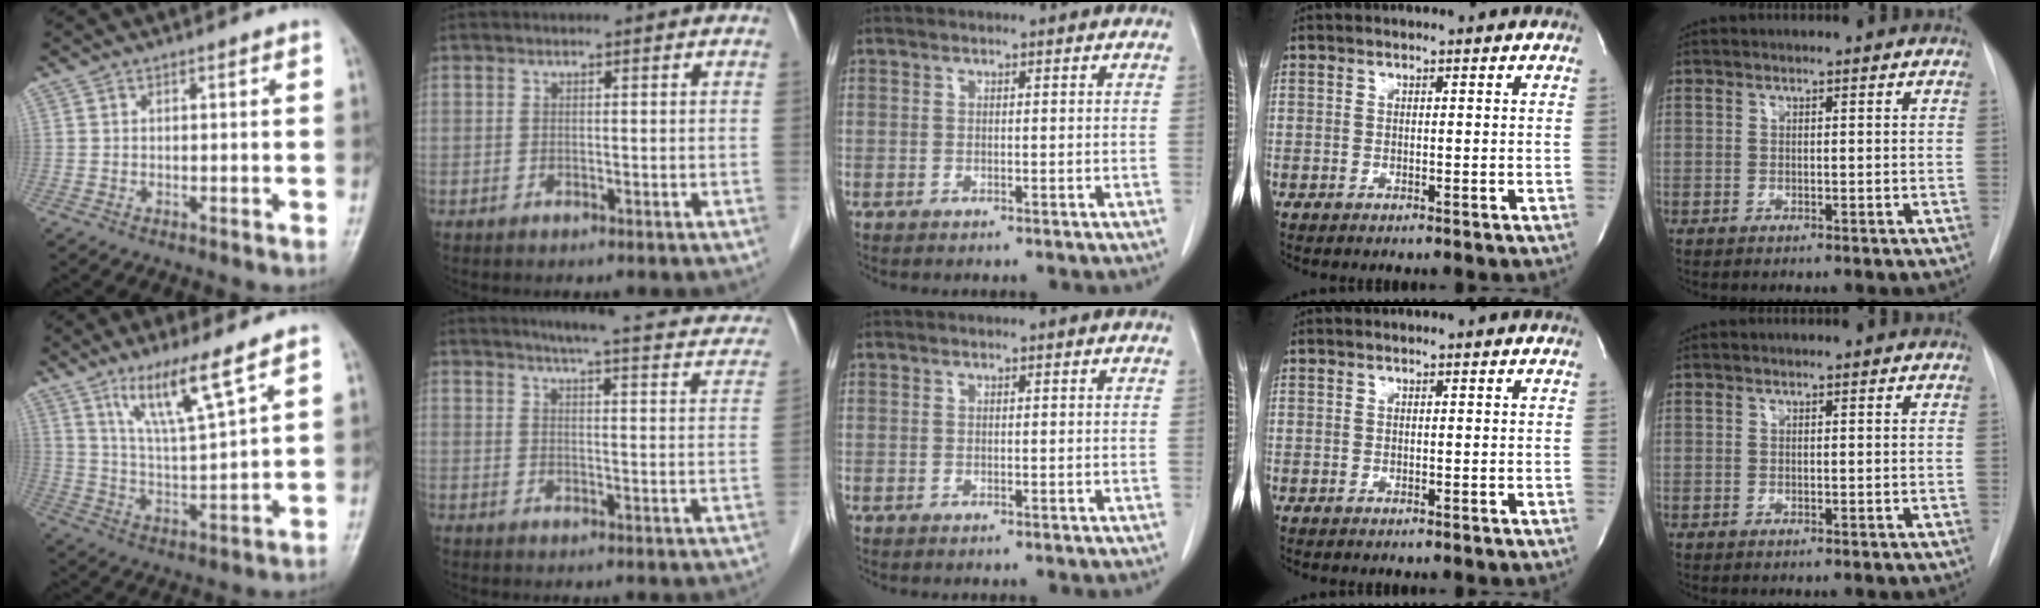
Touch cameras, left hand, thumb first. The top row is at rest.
{"thumb": {"total": 10.5, "force": [6.9, 0.9, 8.0], "torque": [-0.147, -0.044, 0.136]}, "index": {"total": 18.0, "force": [15.8, 2.2, 8.3], "torque": [-0.095, -0.016, 0.172]}}